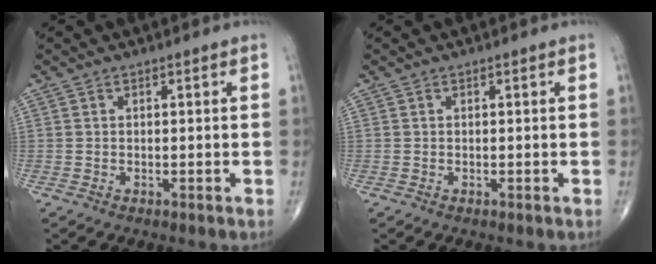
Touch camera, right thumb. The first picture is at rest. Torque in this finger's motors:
{"motor_torque": [0.00, 0.01, -0.07, -0.03, 0.00]}